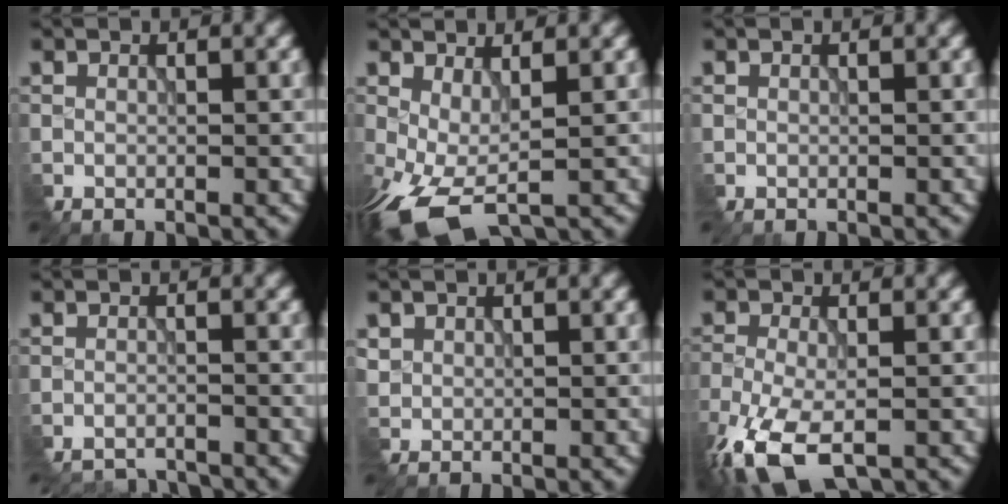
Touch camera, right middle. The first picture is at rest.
{"total": 6.0, "force": [-1.6, 2.7, 5.1], "torque": [-0.124, -0.007, -0.027]}
{"total": 0.0}
{"total": 5.2, "force": [-5.2, 0.6, 0.2], "torque": [0.003, -0.012, -0.071]}
{"total": 0.9, "force": [0.5, 0.7, -0.3], "torque": [-0.003, -0.002, 0.013]}
{"total": 8.7, "force": [-4.5, 4.4, 6.1], "torque": [-0.155, -0.036, -0.076]}